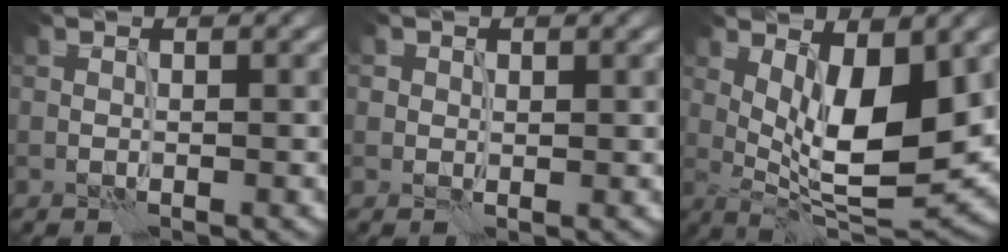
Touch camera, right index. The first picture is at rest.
{"total": 0.9, "force": [0.4, 0.7, 0.2], "torque": [0.001, -0.002, 0.008]}
{"total": 9.0, "force": [1.7, 3.0, 8.4], "torque": [-0.135, -0.011, 0.031]}